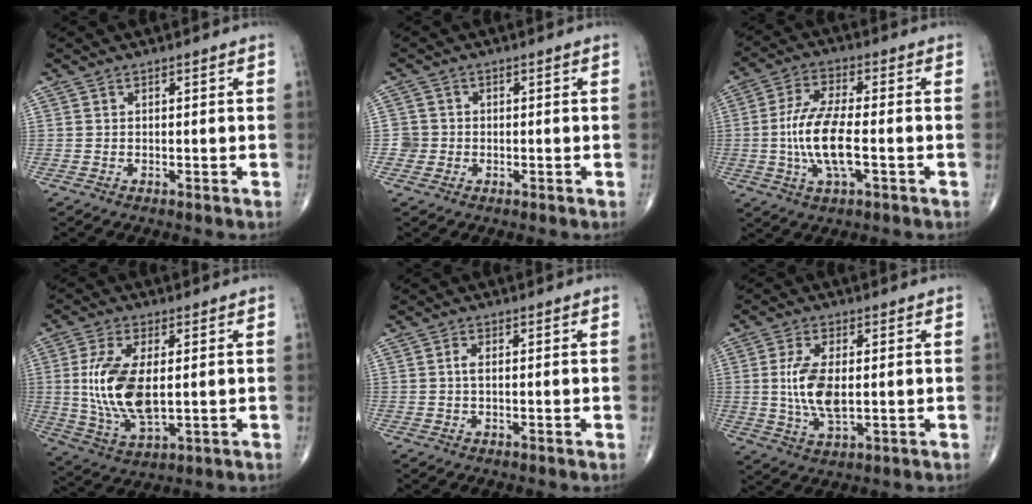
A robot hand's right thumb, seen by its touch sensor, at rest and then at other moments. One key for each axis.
{"total": 2.4, "fx": -0.5, "fy": 2.3, "fz": -0.1, "tx": 0.021, "ty": 0.009, "tz": -0.013}
{"total": 11.5, "fx": -1.8, "fy": 4.2, "fz": 10.5, "tx": -0.221, "ty": 0.011, "tz": -0.035}
{"total": 13.3, "fx": 0.9, "fy": 6.2, "fz": 11.7, "tx": -0.243, "ty": -0.015, "tz": 0.027}
{"total": 1.3, "fx": 0.0, "fy": 0.4, "fz": 1.3, "tx": -0.031, "ty": -0.001, "tz": -0.001}
{"total": 8.8, "fx": 0.4, "fy": 3.9, "fz": 7.9, "tx": -0.165, "ty": -0.012, "tz": 0.012}